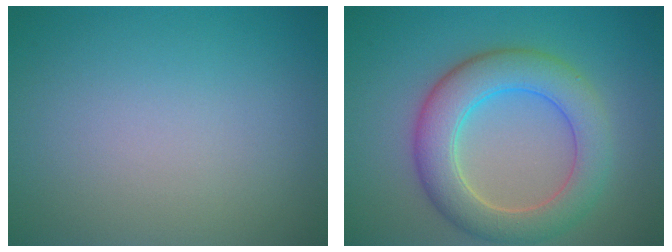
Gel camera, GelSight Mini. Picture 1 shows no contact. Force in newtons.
{"total": 6.5, "press": 6.5, "slide": 0.3}